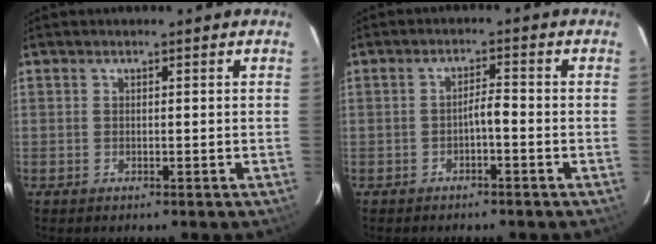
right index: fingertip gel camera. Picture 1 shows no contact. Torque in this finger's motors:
{"motor_torque": [0.42, -0.14, 0.13, 0.05]}